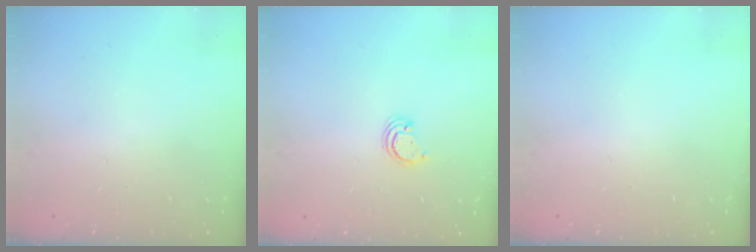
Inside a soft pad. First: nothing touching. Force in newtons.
{"total": 2.3, "press": 2.3, "slide": 0.2}
{"total": 0.0}